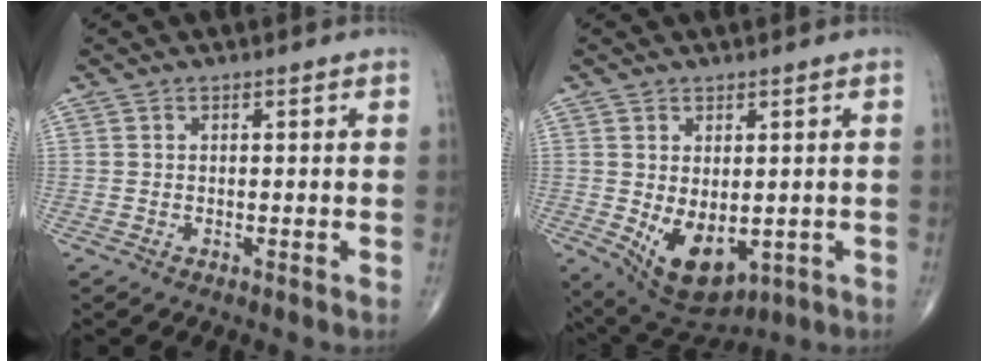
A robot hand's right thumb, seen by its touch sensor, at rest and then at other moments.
{"total": 10.1, "force": [-1.6, 5.9, 8.1], "torque": [-0.116, -0.010, 0.001]}